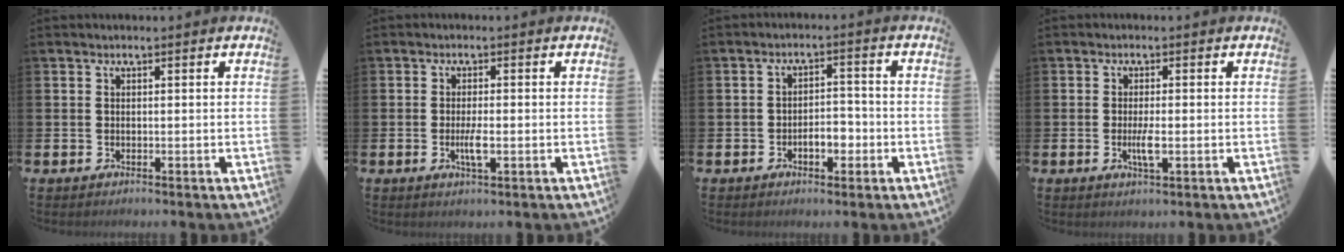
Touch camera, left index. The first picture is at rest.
{"total": 2.4, "force": [-0.5, 0.6, 2.3], "torque": [-0.050, -0.002, -0.012]}
{"total": 3.6, "force": [-1.6, 2.1, 2.6], "torque": [-0.033, 0.002, -0.036]}
{"total": 2.4, "force": [-0.4, 0.5, 2.3], "torque": [-0.035, -0.004, -0.010]}